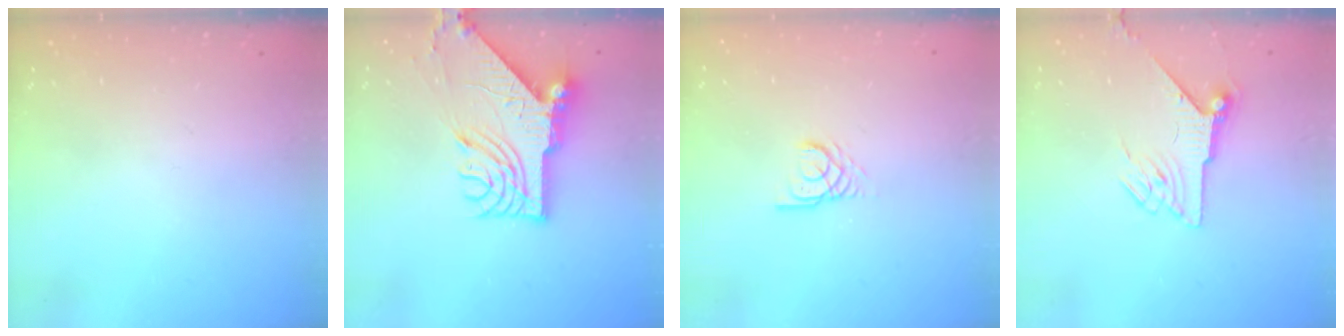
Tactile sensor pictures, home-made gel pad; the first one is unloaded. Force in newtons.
{"total": 12.0, "press": 11.9, "slide": 1.4}
{"total": 2.8, "press": 2.8, "slide": 0.1}
{"total": 6.5, "press": 6.4, "slide": 0.9}